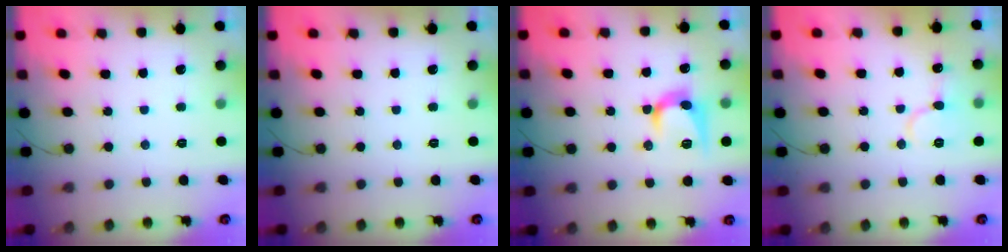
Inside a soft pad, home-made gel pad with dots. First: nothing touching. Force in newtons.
{"total": 0.0}
{"total": 10.7, "press": 10.7, "slide": 0.6}
{"total": 9.6, "press": 9.5, "slide": 1.3}